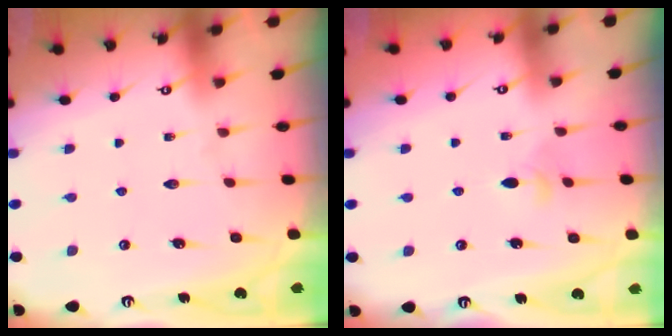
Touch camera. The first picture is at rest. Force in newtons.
{"total": 3.4, "press": 3.3, "slide": 0.7}